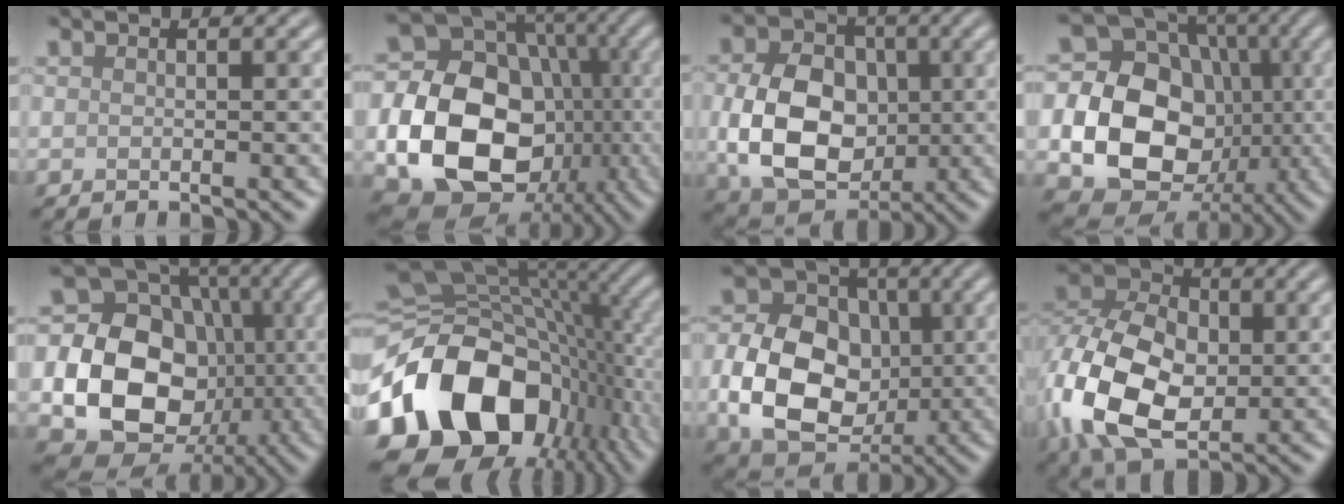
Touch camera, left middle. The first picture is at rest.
{"total": 17.8, "force": [-3.0, 14.4, 10.0], "torque": [-0.181, -0.038, -0.051]}
{"total": 10.0, "force": [-0.6, 7.5, 6.6], "torque": [-0.140, -0.009, -0.007]}
{"total": 18.5, "force": [-1.7, 15.8, 9.5], "torque": [-0.186, -0.008, -0.050]}
{"total": 19.0, "force": [-1.9, 16.2, 9.6], "torque": [-0.184, -0.012, -0.053]}
{"total": 16.4, "force": [-4.3, 11.6, 10.8], "torque": [-0.210, -0.017, -0.070]}
{"total": 11.1, "force": [-1.6, 8.4, 7.0], "torque": [-0.140, -0.006, -0.034]}
{"total": 12.2, "force": [-2.1, 8.2, 8.8], "torque": [-0.209, -0.010, -0.046]}